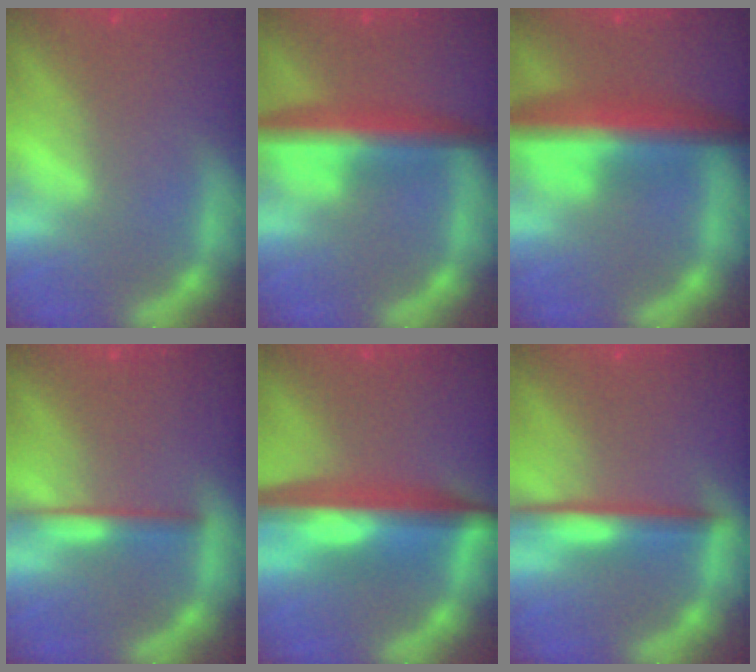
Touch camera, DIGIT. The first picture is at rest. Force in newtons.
{"total": 6.0}
{"total": 8.0}
{"total": 2.4}
{"total": 8.5}
{"total": 4.0}